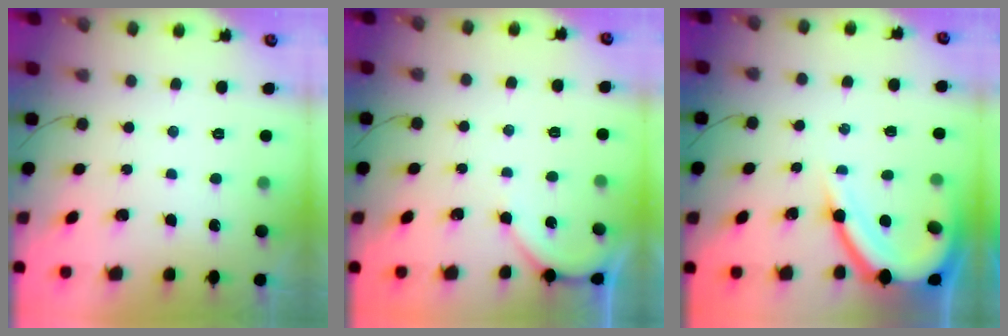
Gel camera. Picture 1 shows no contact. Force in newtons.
{"total": 2.7, "press": 2.6, "slide": 0.6}
{"total": 10.7, "press": 10.6, "slide": 1.1}